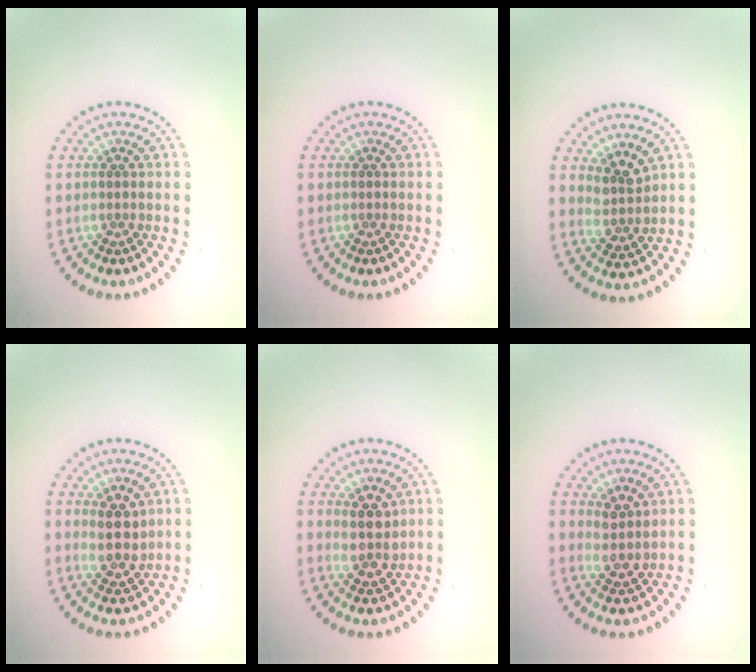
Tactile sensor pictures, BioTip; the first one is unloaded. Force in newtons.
{"total": 0.0}
{"total": 2.5, "press": 2.0, "slide": 1.6}
{"total": 2.9, "press": 2.6, "slide": 1.4}
{"total": 2.9, "press": 2.6, "slide": 1.3}
{"total": 2.4, "press": 2.0, "slide": 1.3}